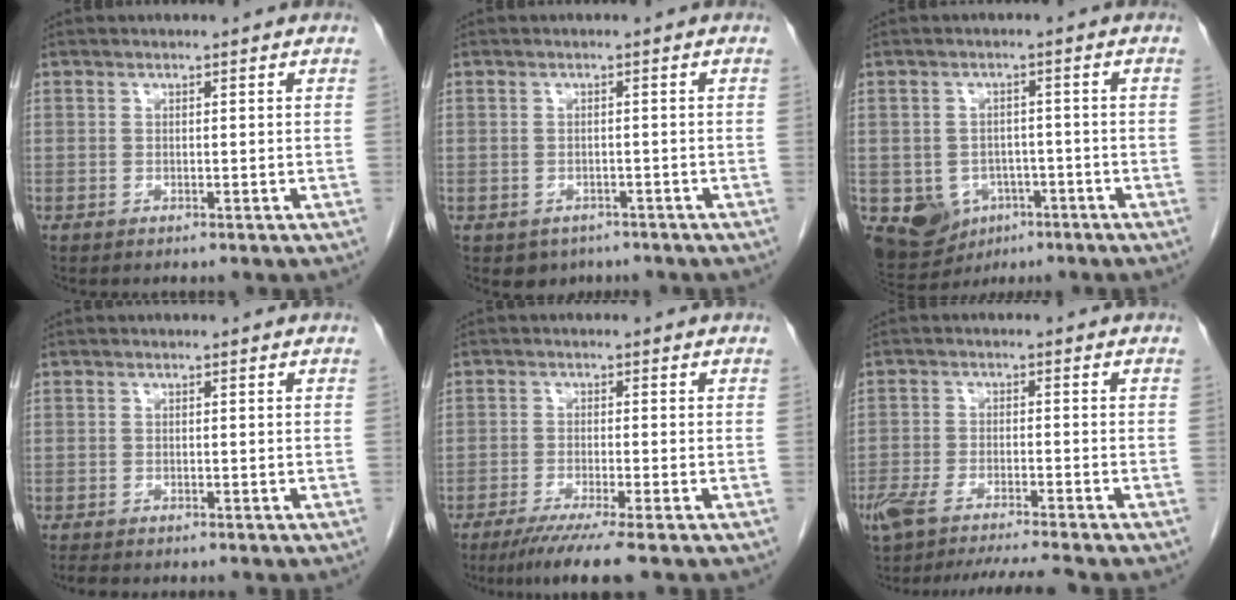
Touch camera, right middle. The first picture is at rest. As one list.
[{"total": 3.6, "force": [-2.5, 2.4, 0.8], "torque": [-0.007, 0.003, -0.032]}, {"total": 7.8, "force": [-3.4, 6.4, 2.9], "torque": [-0.056, 0.008, -0.039]}, {"total": 1.2, "force": [-1.1, 0.1, 0.4], "torque": [-0.015, -0.003, -0.016]}, {"total": 6.6, "force": [-4.9, -1.0, 4.4], "torque": [-0.061, -0.018, -0.083]}, {"total": 10.6, "force": [-9.3, -0.2, 4.9], "torque": [-0.073, -0.011, -0.148]}]